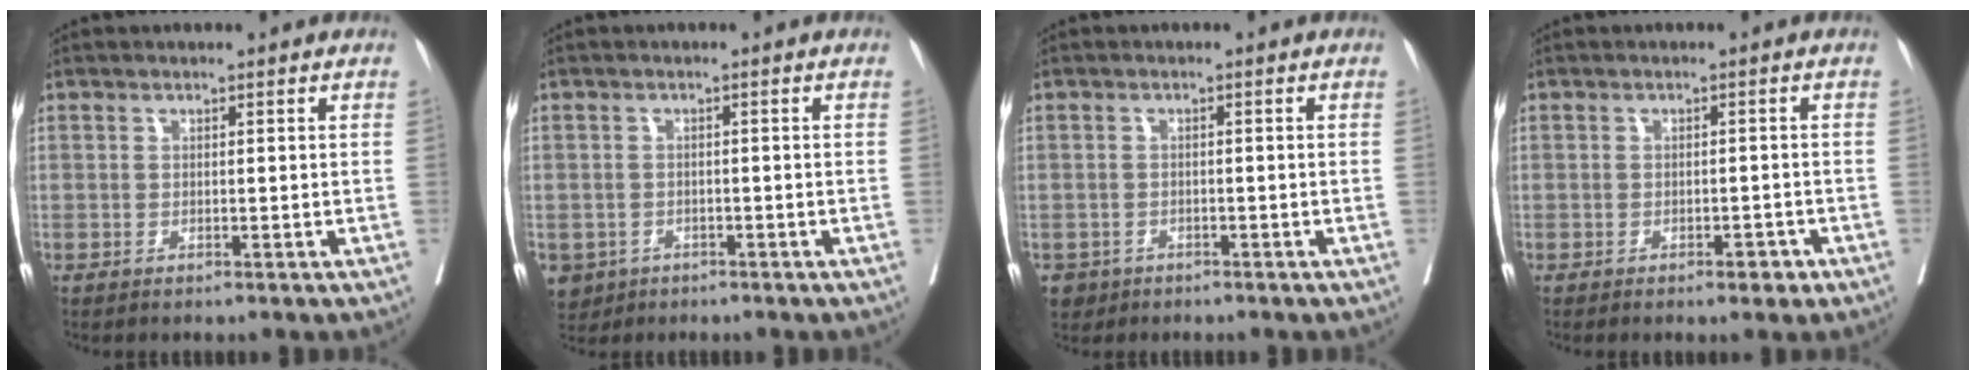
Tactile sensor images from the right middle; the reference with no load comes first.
{"total": 4.9, "force": [-2.7, 4.0, 1.1], "torque": [-0.021, 0.003, -0.040]}
{"total": 2.6, "force": [-1.5, 2.1, 0.1], "torque": [-0.003, 0.006, -0.026]}
{"total": 2.1, "force": [-1.3, 0.8, 1.4], "torque": [-0.019, 0.001, -0.016]}